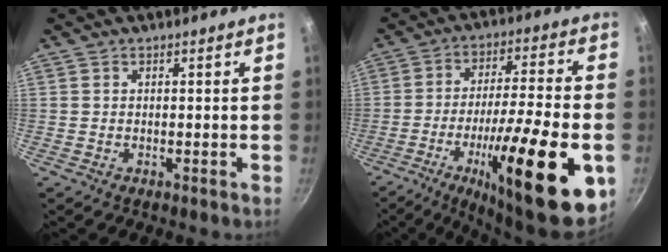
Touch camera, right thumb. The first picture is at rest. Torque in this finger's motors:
{"motor_torque": [0.48, 1.27, 2.05, -0.73, 0.28]}